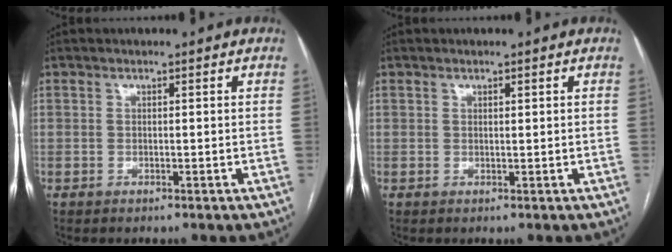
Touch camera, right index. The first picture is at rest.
{"total": 0.5, "force": [0.2, 0.1, 0.4], "torque": [-0.009, -0.002, 0.004]}